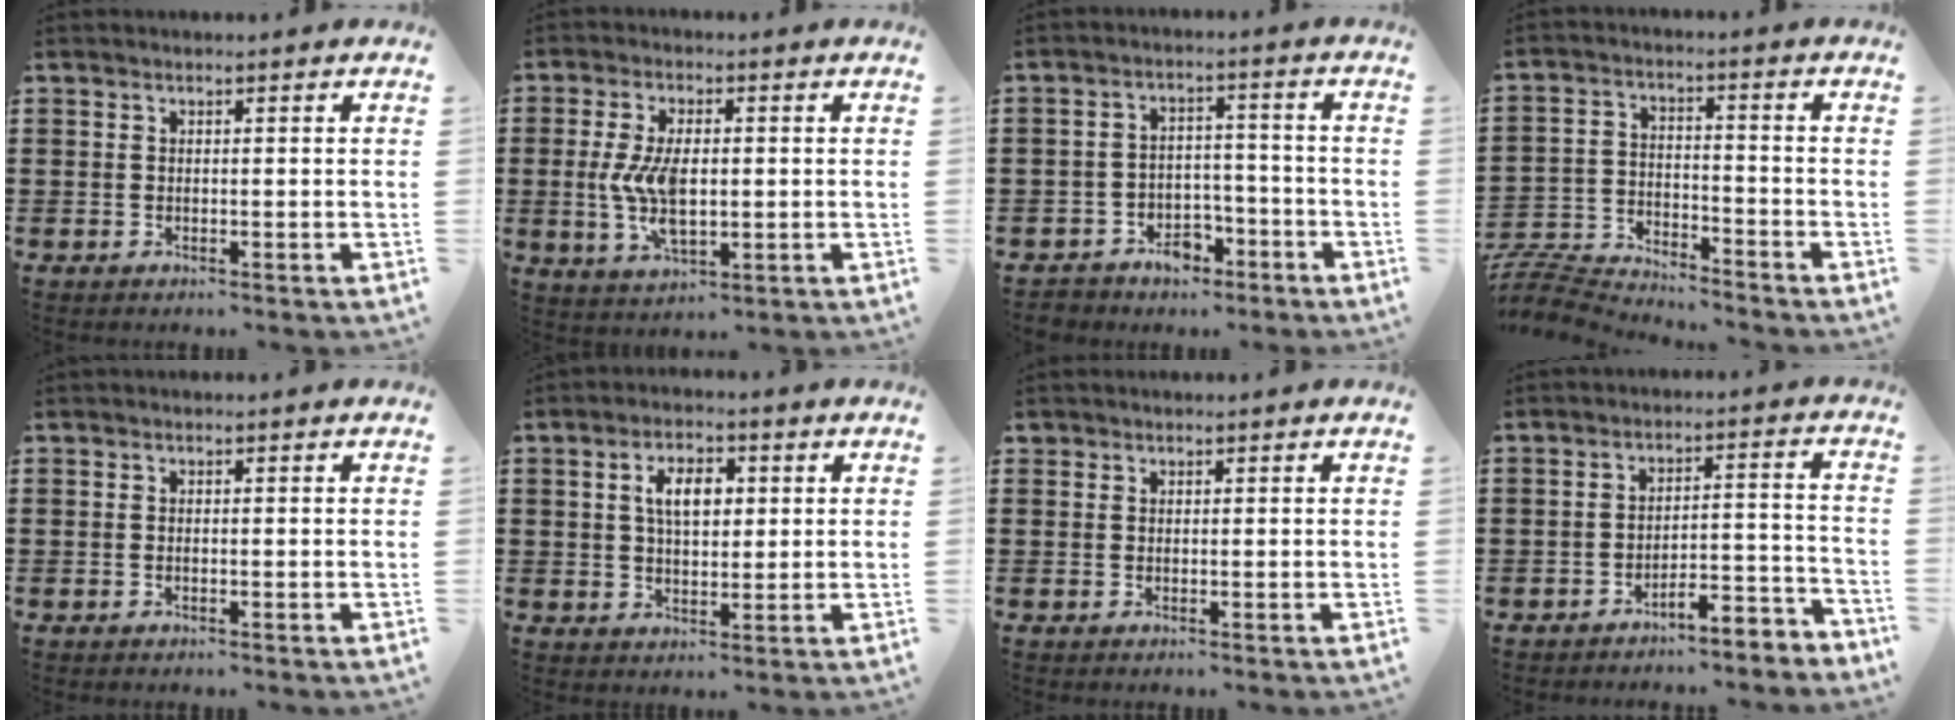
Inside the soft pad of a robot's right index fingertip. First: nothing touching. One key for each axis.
{"total": 8.2, "fx": -0.1, "fy": 3.8, "fz": 7.2, "tx": -0.167, "ty": -0.004, "tz": -0.009}
{"total": 4.0, "fx": -3.1, "fy": 2.5, "fz": 0.6, "tx": -0.016, "ty": 0.013, "tz": -0.060}
{"total": 7.0, "fx": -6.9, "fy": 0.9, "fz": 0.7, "tx": -0.032, "ty": 0.009, "tz": -0.143}
{"total": 0.0}
{"total": 4.9, "fx": 1.1, "fy": 2.6, "fz": 4.0, "tx": -0.078, "ty": 0.009, "tz": 0.015}
{"total": 0.7, "fx": 0.4, "fy": 0.6, "fz": 0.0, "tx": -0.001, "ty": 0.003, "tz": 0.008}
{"total": 4.7, "fx": -4.6, "fy": 0.3, "fz": 1.2, "tx": -0.026, "ty": 0.001, "tz": -0.093}